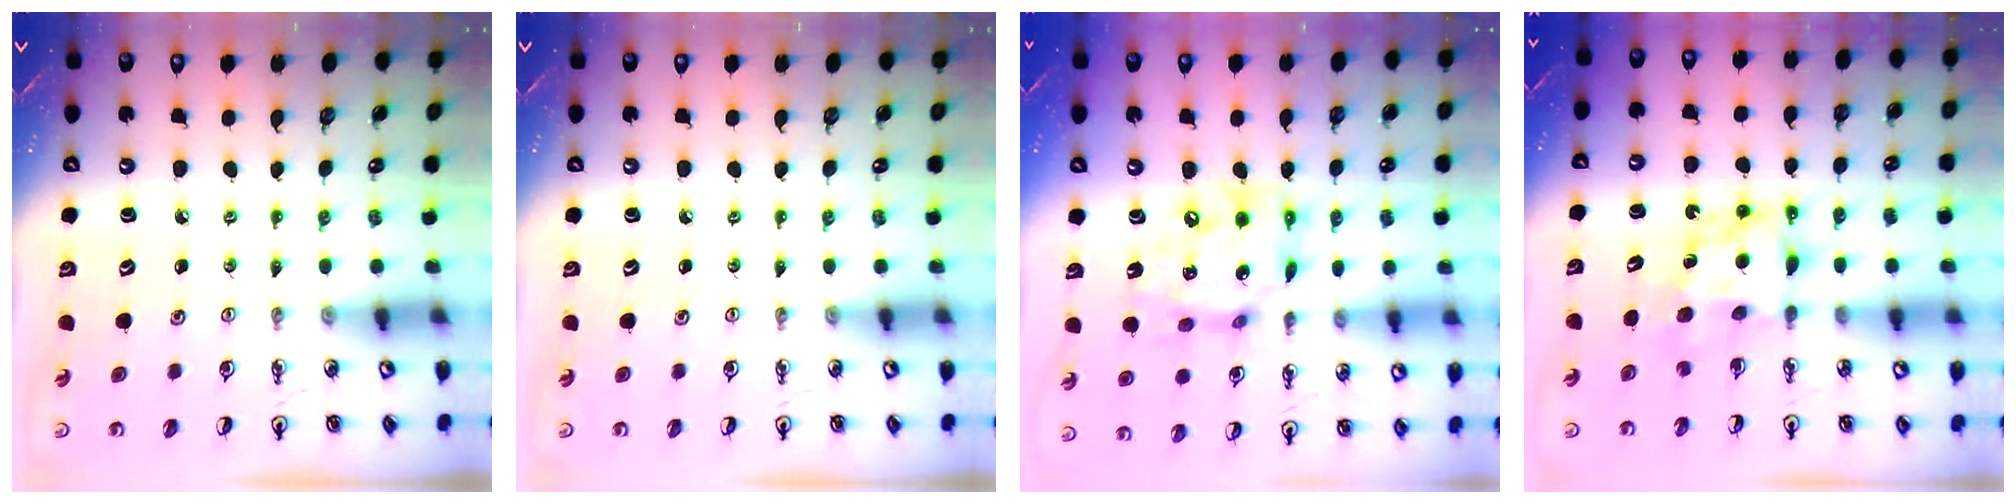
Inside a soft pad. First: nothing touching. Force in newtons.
{"total": 0.0}
{"total": 13.7, "press": 13.6, "slide": 1.0}
{"total": 7.1, "press": 7.1, "slide": 0.3}